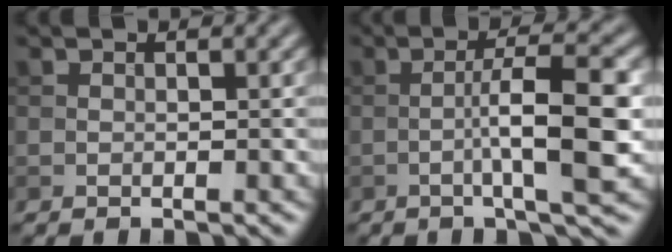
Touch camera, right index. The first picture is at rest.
{"total": 6.9, "force": [-1.3, 1.0, 6.7], "torque": [-0.105, 0.011, -0.024]}